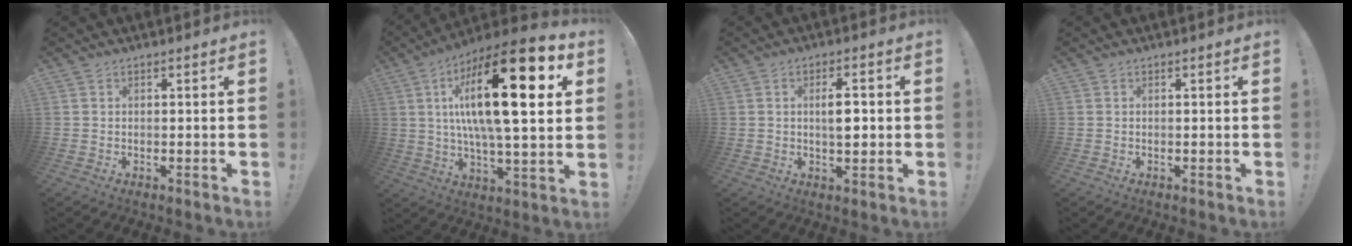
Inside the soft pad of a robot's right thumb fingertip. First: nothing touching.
{"total": 25.6, "force": [7.2, 6.8, 23.6], "torque": [-0.391, -0.037, 0.103]}
{"total": 5.1, "force": [0.4, 2.2, 4.6], "torque": [-0.062, -0.002, 0.001]}
{"total": 0.0}